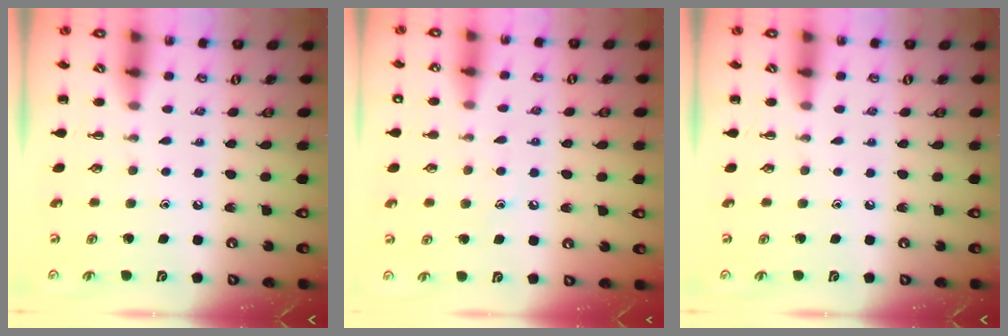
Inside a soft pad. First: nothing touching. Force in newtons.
{"total": 7.7, "press": 7.5, "slide": 1.7}
{"total": 0.0}